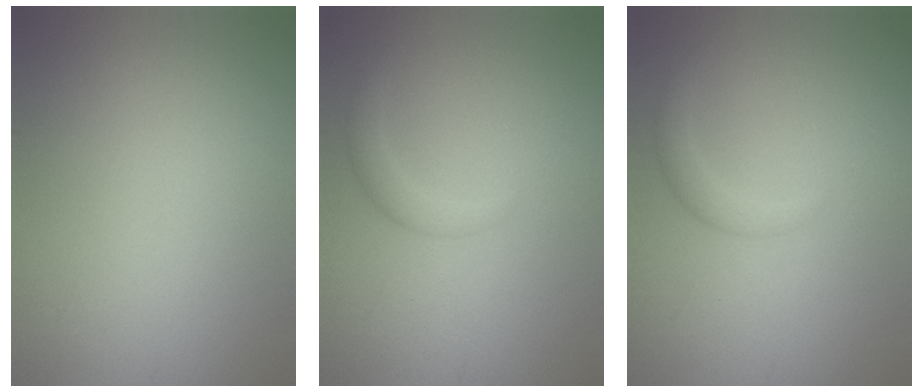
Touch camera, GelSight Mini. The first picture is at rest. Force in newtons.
{"total": 1.5, "press": 1.5, "slide": 0.0}
{"total": 1.5, "press": 1.5, "slide": 0.0}